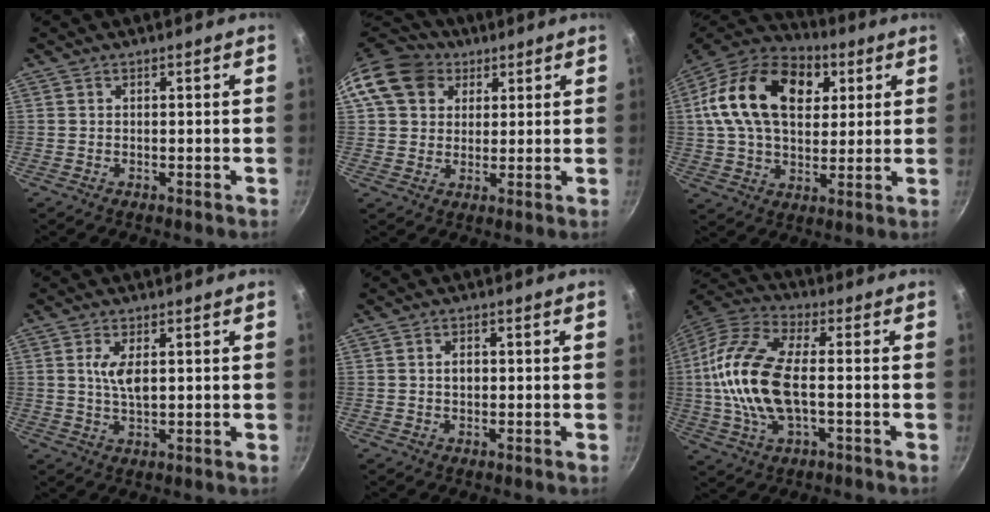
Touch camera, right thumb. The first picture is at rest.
{"total": 12.9, "force": [4.9, 10.4, 5.9], "torque": [-0.095, 0.015, 0.077]}
{"total": 23.4, "force": [6.6, 15.3, 16.4], "torque": [-0.270, 0.009, 0.099]}
{"total": 4.9, "force": [1.1, 2.0, 4.3], "torque": [-0.080, -0.005, 0.022]}
{"total": 2.1, "force": [0.1, 1.4, 1.5], "torque": [-0.017, 0.005, 0.003]}
{"total": 17.9, "force": [-1.1, 8.6, 15.6], "torque": [-0.317, 0.027, -0.037]}